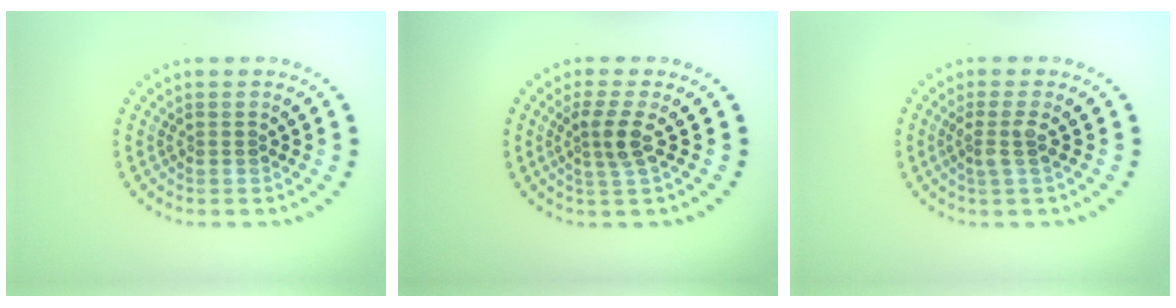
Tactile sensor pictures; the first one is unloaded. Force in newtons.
{"total": 2.3, "press": 1.8, "slide": 1.4}
{"total": 1.7, "press": 1.2, "slide": 1.2}